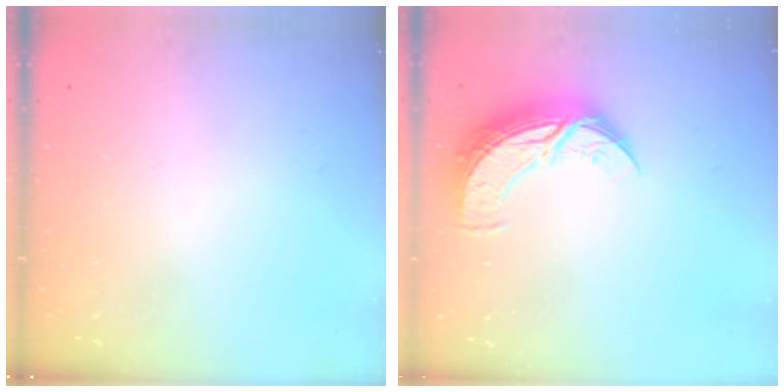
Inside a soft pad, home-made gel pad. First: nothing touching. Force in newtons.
{"total": 12.7, "press": 12.6, "slide": 0.6}